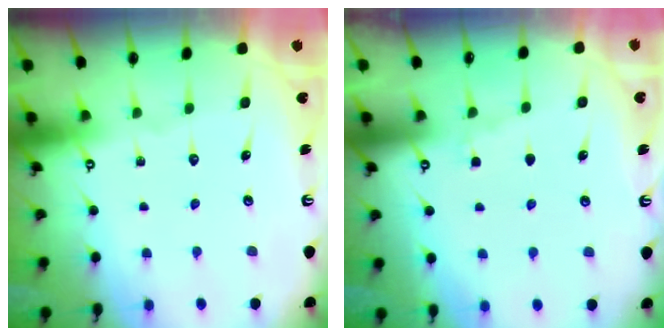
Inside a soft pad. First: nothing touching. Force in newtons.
{"total": 2.8, "press": 2.7, "slide": 0.4}